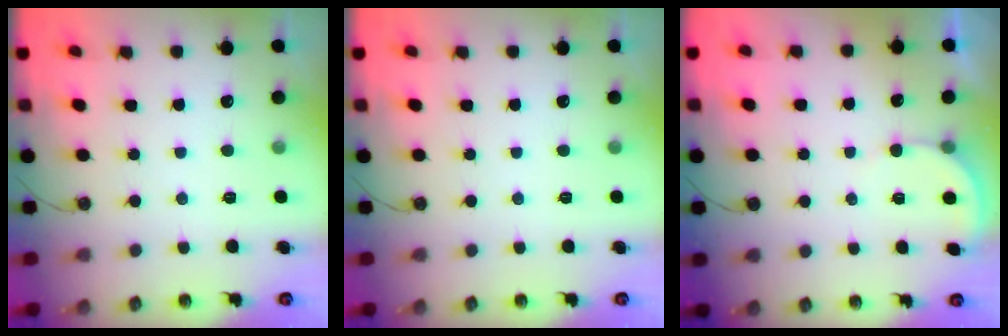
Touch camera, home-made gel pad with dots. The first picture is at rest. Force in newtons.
{"total": 0.0}
{"total": 2.7, "press": 2.7, "slide": 0.1}